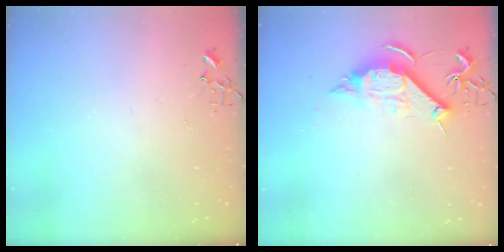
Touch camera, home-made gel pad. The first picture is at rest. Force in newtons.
{"total": 10.5, "press": 10.5, "slide": 0.4}